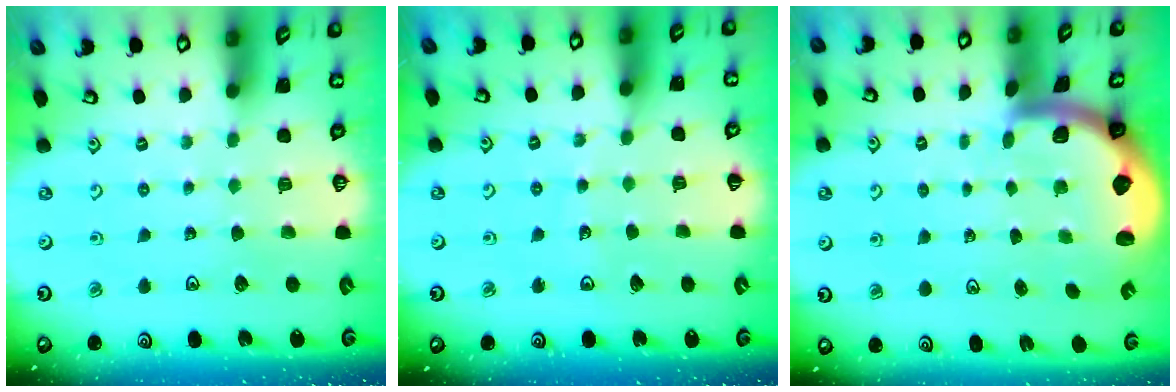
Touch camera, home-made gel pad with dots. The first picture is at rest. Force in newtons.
{"total": 2.7, "press": 2.7, "slide": 0.3}
{"total": 1.9, "press": 1.8, "slide": 0.5}